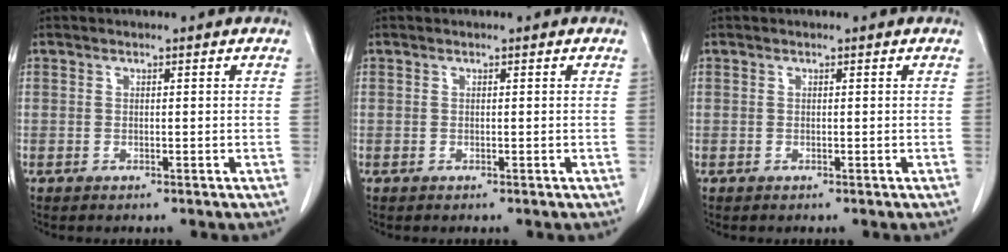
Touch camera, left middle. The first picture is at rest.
{"total": 0.0}
{"total": 0.0}